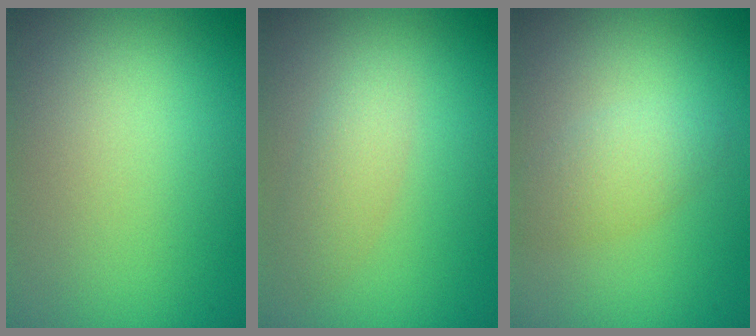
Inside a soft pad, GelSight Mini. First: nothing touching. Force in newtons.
{"total": 2.1, "press": 2.1, "slide": 0.0}
{"total": 2.4, "press": 2.4, "slide": 0.0}